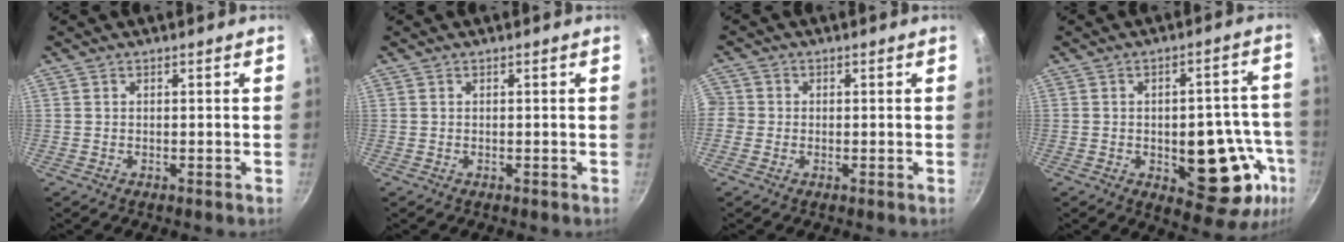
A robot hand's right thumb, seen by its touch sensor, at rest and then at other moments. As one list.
[{"total": 0.0}, {"total": 3.1, "force": [-0.7, 2.9, 0.7], "torque": [-0.002, 0.007, -0.021]}, {"total": 17.7, "force": [-4.7, 9.2, 14.4], "torque": [-0.113, 0.017, -0.056]}]